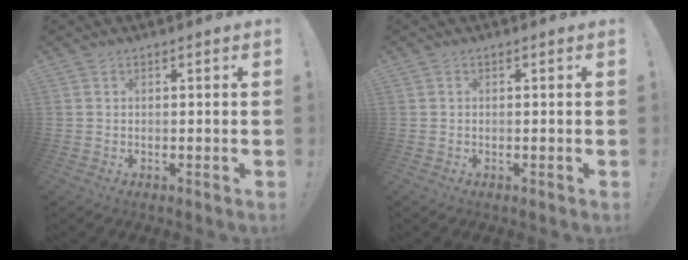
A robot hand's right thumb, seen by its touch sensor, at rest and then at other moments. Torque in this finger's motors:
{"motor_torque": [0.14, 0.10, 0.19, -0.08, -0.04]}